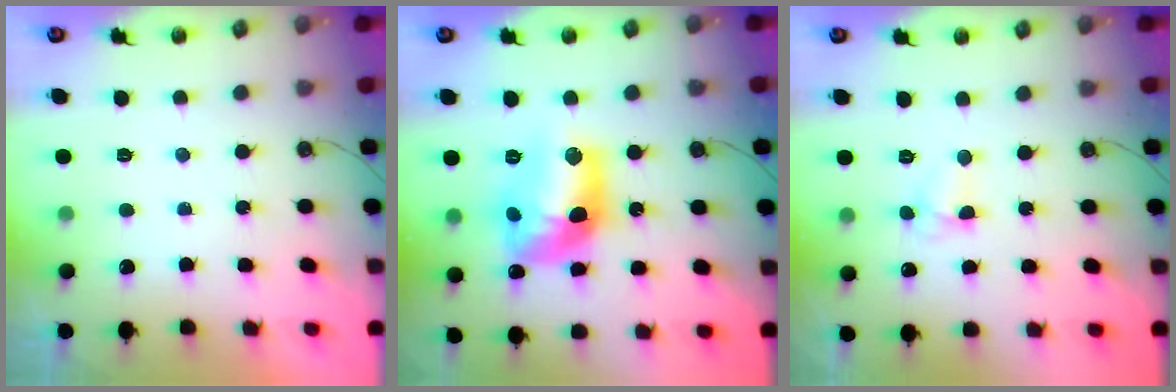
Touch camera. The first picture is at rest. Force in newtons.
{"total": 15.2, "press": 15.1, "slide": 1.1}
{"total": 3.7, "press": 3.7, "slide": 0.5}